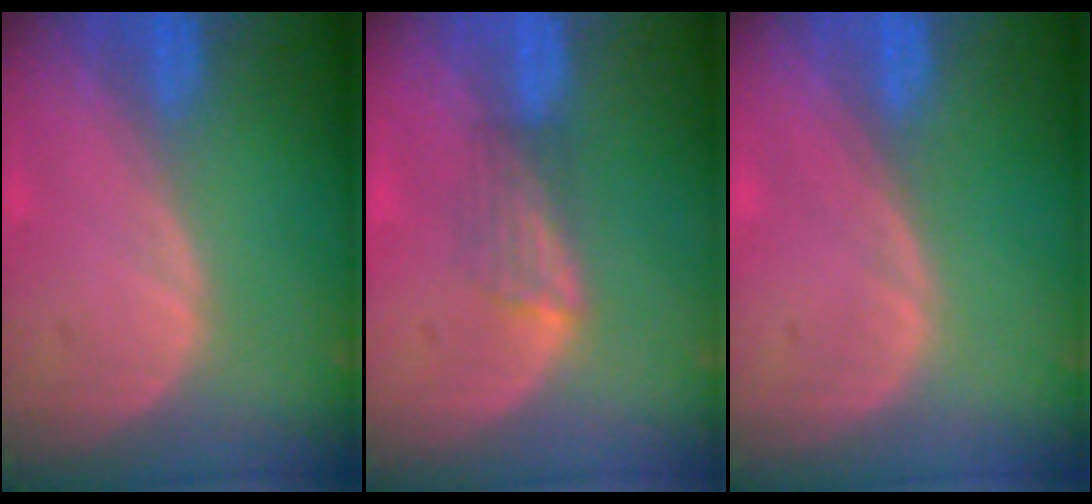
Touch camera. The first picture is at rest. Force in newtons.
{"total": 3.2, "press": 2.9, "slide": 1.4}
{"total": 0.0}